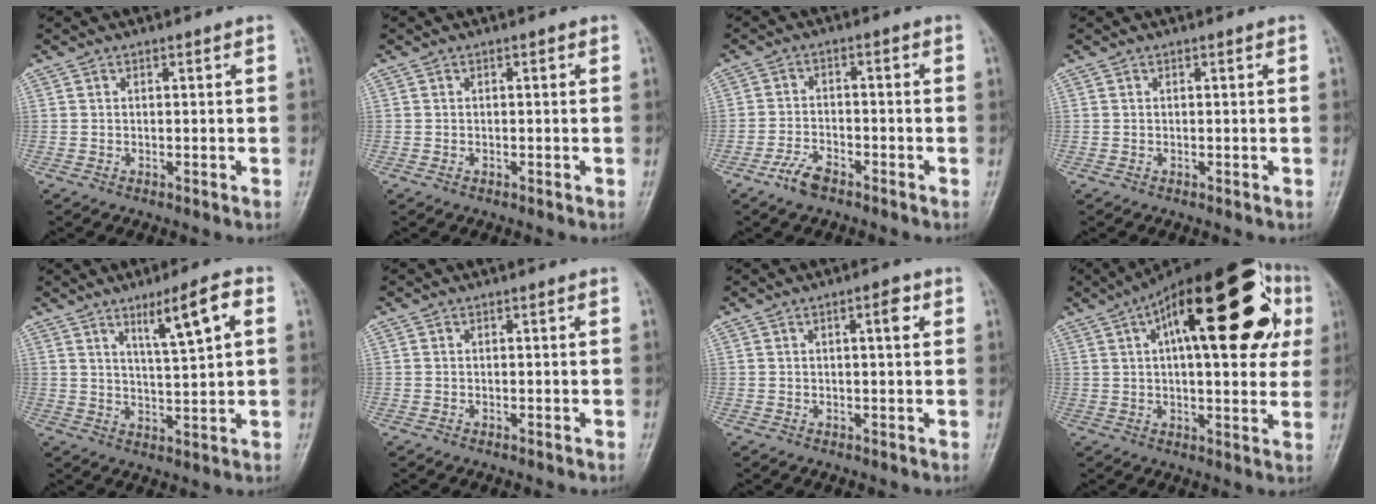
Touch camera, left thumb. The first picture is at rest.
{"total": 0.9, "force": [0.0, 0.6, 0.7], "torque": [-0.009, 0.006, 0.000]}
{"total": 4.5, "force": [-3.2, 1.9, 2.5], "torque": [-0.052, 0.018, -0.063]}
{"total": 0.0}
{"total": 8.4, "force": [3.8, 1.2, 7.4], "torque": [-0.121, -0.017, 0.066]}
{"total": 0.0}
{"total": 2.9, "force": [1.0, 0.9, 2.6], "torque": [-0.037, 0.001, 0.013]}
{"total": 28.7, "force": [9.6, 11.4, 24.6], "torque": [-0.336, 0.039, 0.130]}